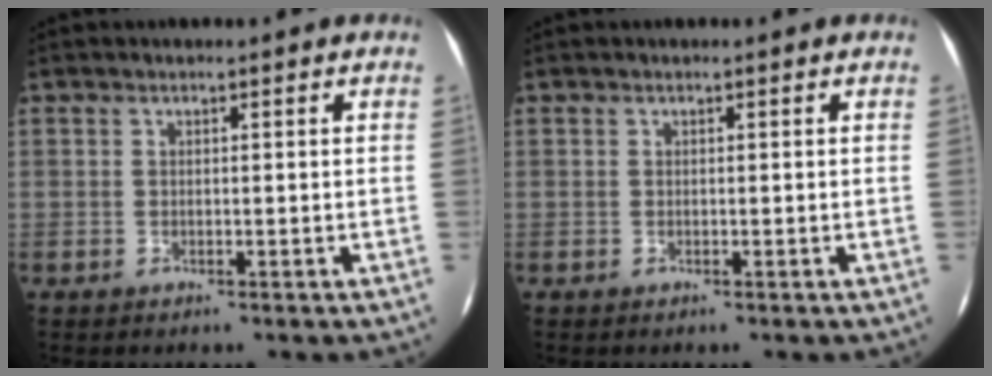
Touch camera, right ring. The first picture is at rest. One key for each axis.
{"total": 0.0}